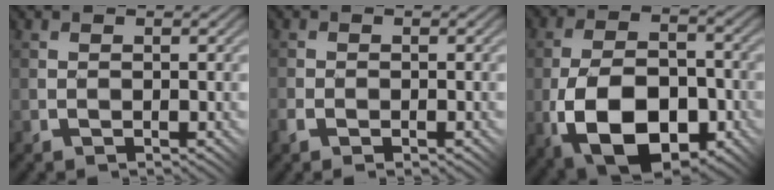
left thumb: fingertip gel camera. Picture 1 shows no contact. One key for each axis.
{"total": 2.5, "fx": -1.5, "fy": 1.3, "fz": 1.5, "tx": -0.030, "ty": -0.008, "tz": -0.033}
{"total": 13.5, "fx": -5.2, "fy": 7.6, "fz": 9.9, "tx": -0.195, "ty": -0.019, "tz": -0.095}